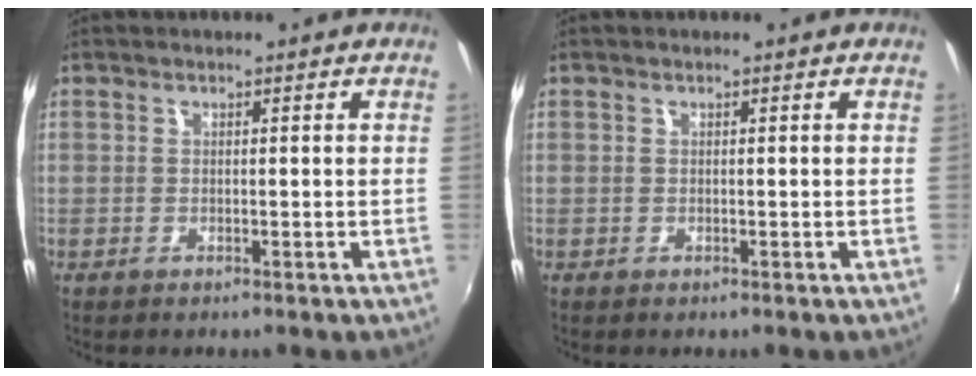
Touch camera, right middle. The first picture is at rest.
{"total": 0.0}